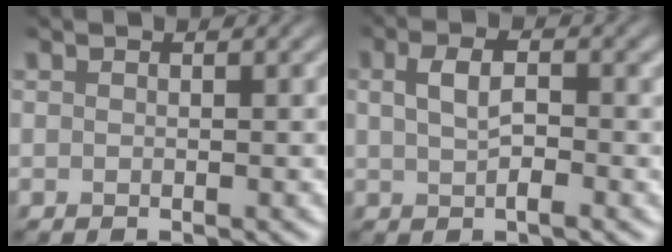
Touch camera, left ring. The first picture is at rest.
{"total": 2.7, "force": [0.2, 1.1, 2.5], "torque": [-0.050, 0.003, 0.002]}